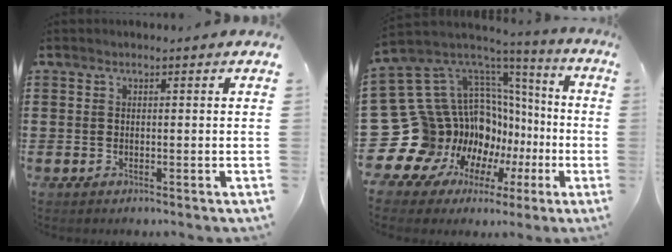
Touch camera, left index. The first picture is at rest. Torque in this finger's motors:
{"motor_torque": [1.41, 0.72, 0.49, 0.01]}